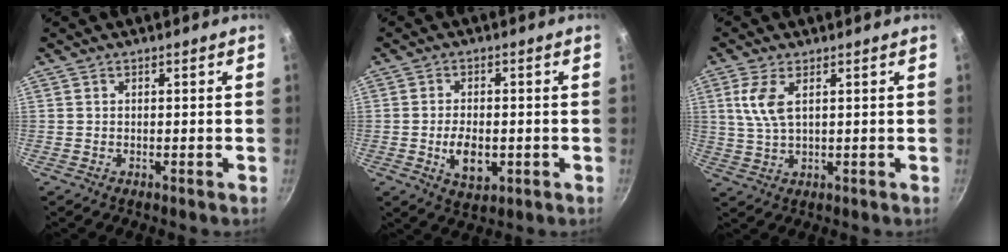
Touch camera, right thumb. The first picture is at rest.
{"total": 6.7, "force": [-1.4, 3.8, 5.3], "torque": [-0.084, 0.000, -0.017]}
{"total": 5.9, "force": [1.9, 2.5, 4.9], "torque": [-0.106, -0.004, 0.041]}